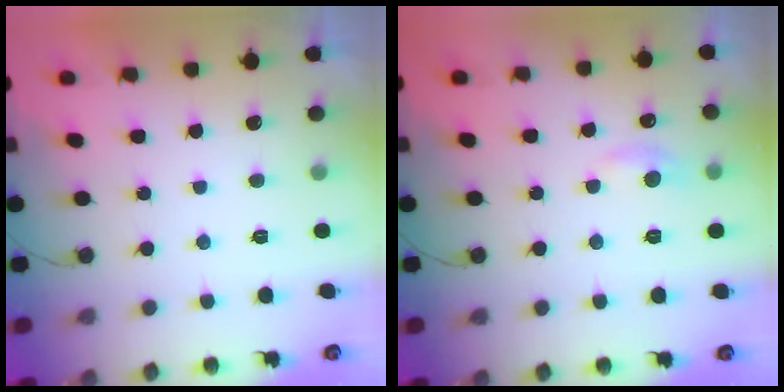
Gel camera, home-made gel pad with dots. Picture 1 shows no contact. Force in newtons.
{"total": 5.0, "press": 4.9, "slide": 0.6}